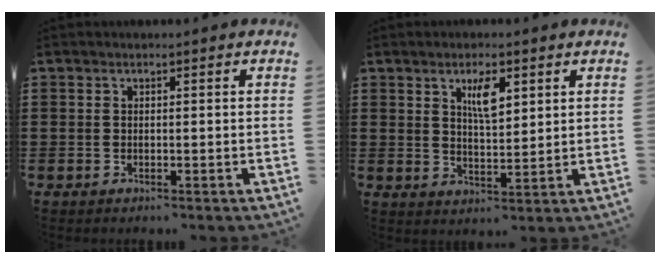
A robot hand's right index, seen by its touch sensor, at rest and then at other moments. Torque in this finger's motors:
{"motor_torque": [0.10, -0.01, 0.19, 0.12]}